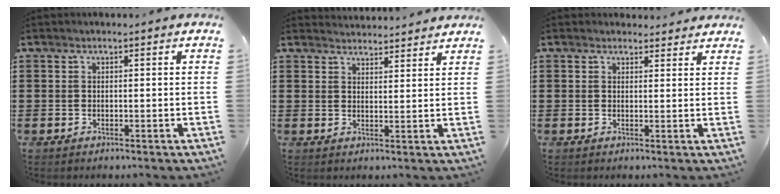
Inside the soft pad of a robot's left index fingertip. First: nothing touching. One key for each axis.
{"total": 2.7, "fx": 2.7, "fy": 0.0, "fz": -0.2, "tx": -0.004, "ty": -0.008, "tz": 0.052}
{"total": 1.9, "fx": 1.7, "fy": 0.8, "fz": 0.0, "tx": 0.003, "ty": 0.000, "tz": 0.031}